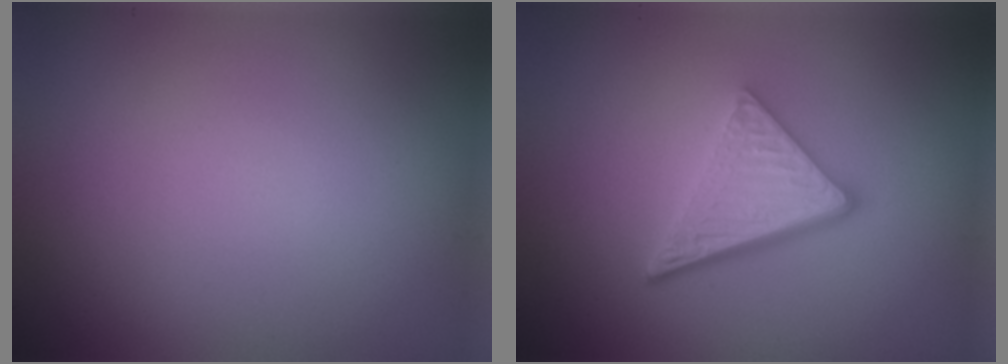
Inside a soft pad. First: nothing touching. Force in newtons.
{"total": 4.8, "press": 3.4, "slide": 3.3}